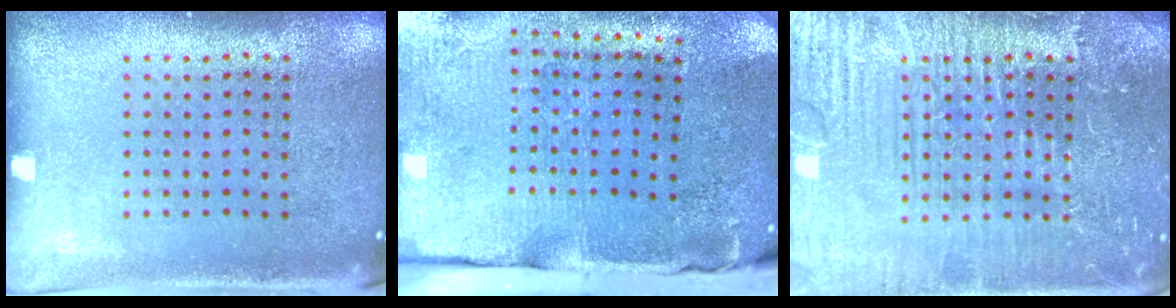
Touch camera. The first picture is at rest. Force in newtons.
{"total": 4.7, "press": 3.8, "slide": 2.9}
{"total": 7.7, "press": 7.6, "slide": 0.9}